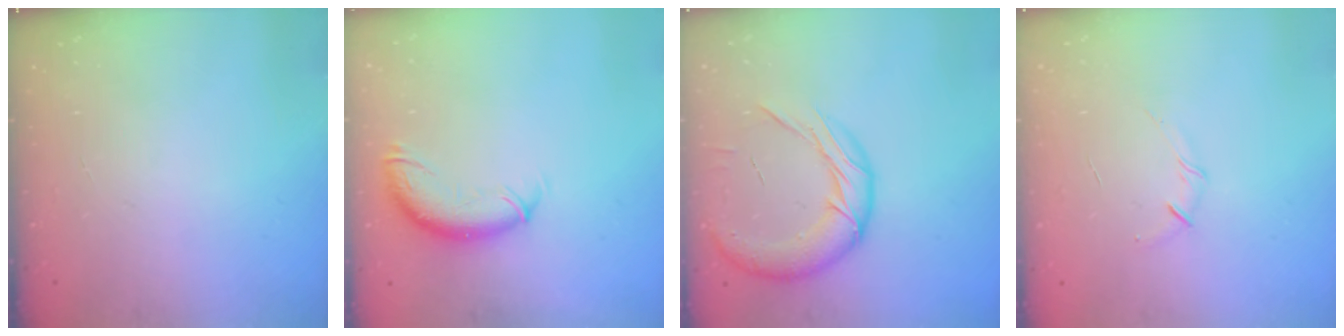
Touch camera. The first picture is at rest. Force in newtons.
{"total": 10.4, "press": 10.3, "slide": 0.9}
{"total": 15.9, "press": 15.7, "slide": 1.9}
{"total": 3.7, "press": 3.6, "slide": 1.1}